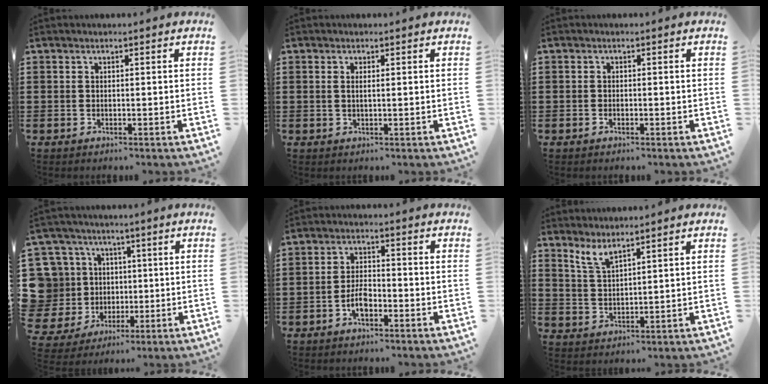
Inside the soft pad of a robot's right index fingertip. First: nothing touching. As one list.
[{"total": 0.9, "force": [0.2, 0.2, 0.8], "torque": [-0.017, 0.001, 0.004]}, {"total": 0.6, "force": [-0.3, 0.4, 0.3], "torque": [-0.006, 0.000, -0.007]}, {"total": 10.4, "force": [1.7, 9.9, 2.7], "torque": [-0.127, -0.005, 0.038]}, {"total": 4.2, "force": [-2.0, 1.9, 3.2], "torque": [-0.076, 0.000, -0.042]}, {"total": 3.3, "force": [2.7, 0.5, 1.8], "torque": [-0.041, -0.002, 0.050]}]